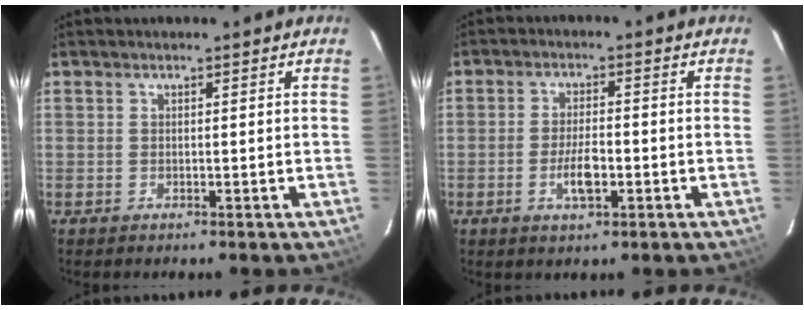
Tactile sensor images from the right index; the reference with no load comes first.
{"total": 5.2, "force": [-1.8, 1.9, 4.5], "torque": [-0.090, -0.001, -0.031]}